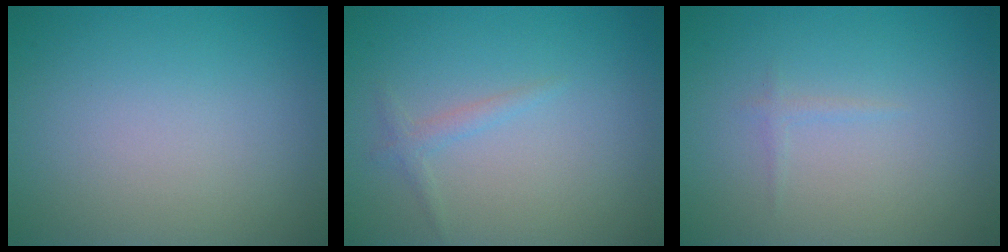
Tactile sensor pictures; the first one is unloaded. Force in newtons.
{"total": 1.1, "press": 1.1, "slide": 0.1}
{"total": 0.6, "press": 0.6, "slide": 0.0}